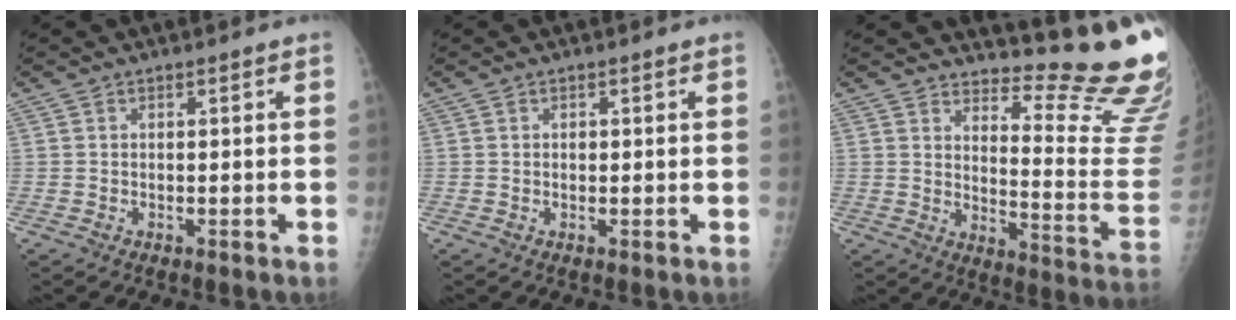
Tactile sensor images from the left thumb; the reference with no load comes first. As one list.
[{"total": 0.6, "force": [0.1, 0.5, 0.4], "torque": [-0.003, 0.001, 0.002]}, {"total": 18.1, "force": [16.5, 2.1, 7.2], "torque": [-0.063, -0.207, 0.199]}]